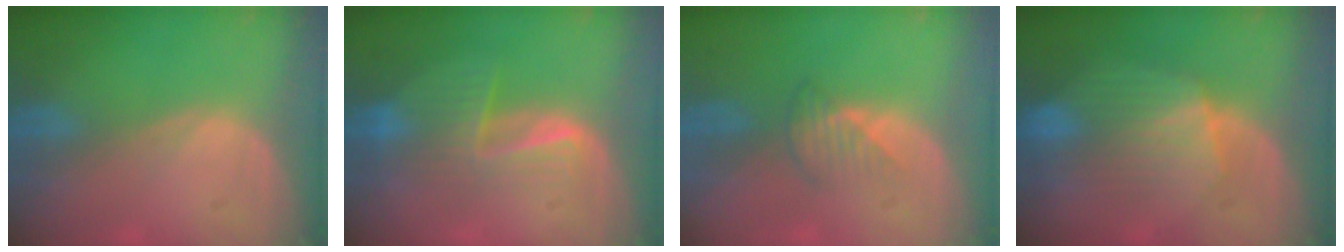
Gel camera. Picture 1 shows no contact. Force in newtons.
{"total": 6.7, "press": 6.4, "slide": 2.2}
{"total": 2.7, "press": 2.6, "slide": 0.5}
{"total": 8.4, "press": 8.0, "slide": 2.3}